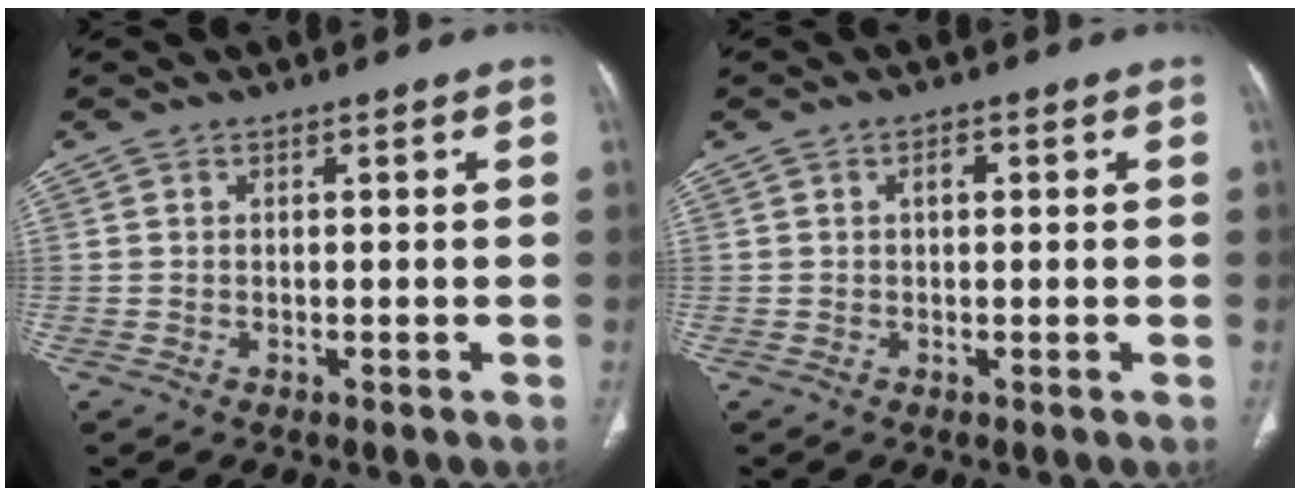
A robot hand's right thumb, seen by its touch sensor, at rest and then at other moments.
{"total": 1.4, "force": [0.2, 0.8, 1.1], "torque": [-0.016, 0.005, 0.003]}